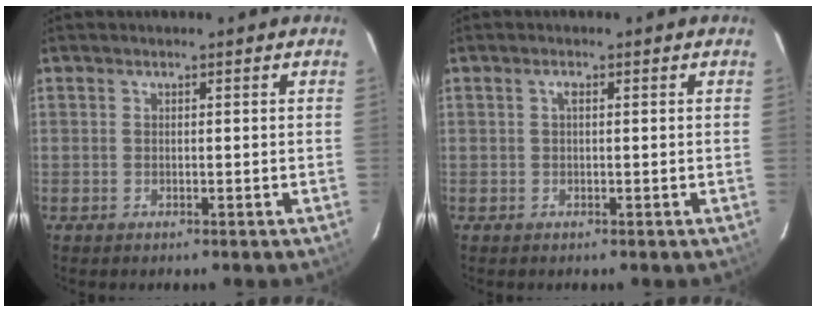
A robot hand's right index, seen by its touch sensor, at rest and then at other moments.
{"total": 0.9, "force": [0.2, 0.3, 0.9], "torque": [-0.016, 0.005, 0.000]}